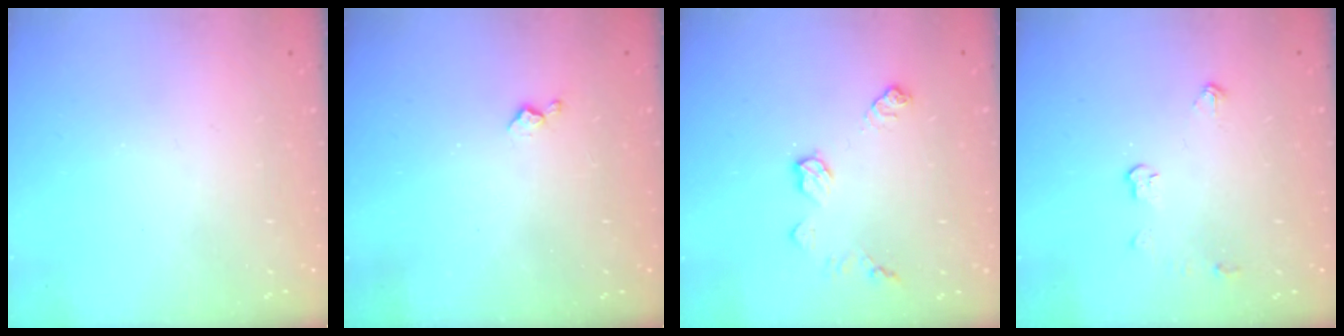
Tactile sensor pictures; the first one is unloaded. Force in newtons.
{"total": 3.4, "press": 3.4, "slide": 0.4}
{"total": 9.0, "press": 9.0, "slide": 0.3}
{"total": 3.9, "press": 3.9, "slide": 0.4}